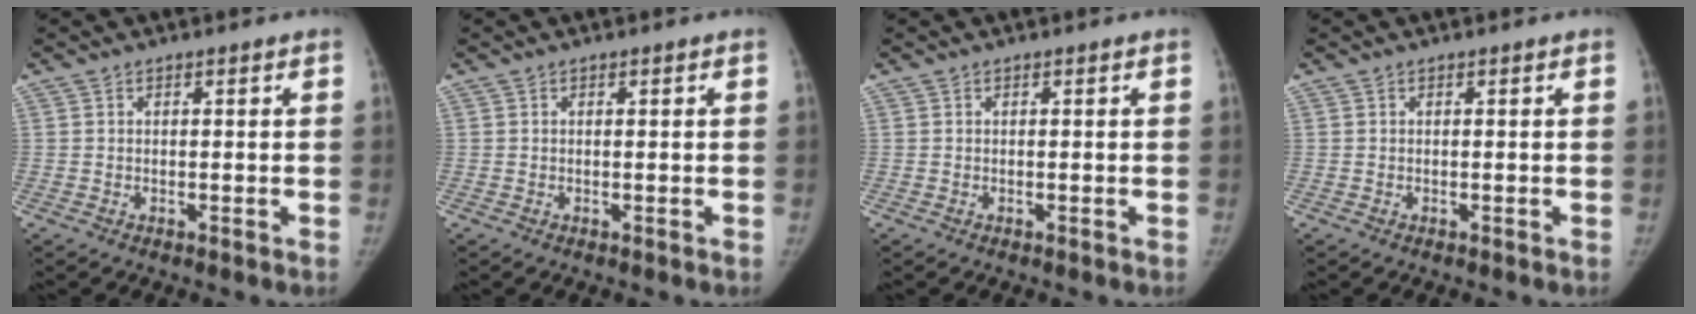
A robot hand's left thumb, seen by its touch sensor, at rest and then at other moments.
{"total": 0.0}
{"total": 0.0}
{"total": 0.0}